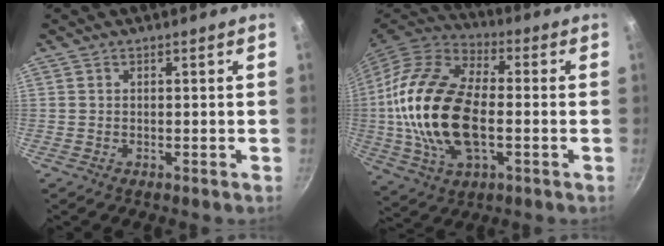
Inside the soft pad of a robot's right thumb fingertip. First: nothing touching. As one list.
[{"total": 22.5, "force": [-1.5, 12.5, 18.7], "torque": [-0.367, 0.023, -0.034]}]